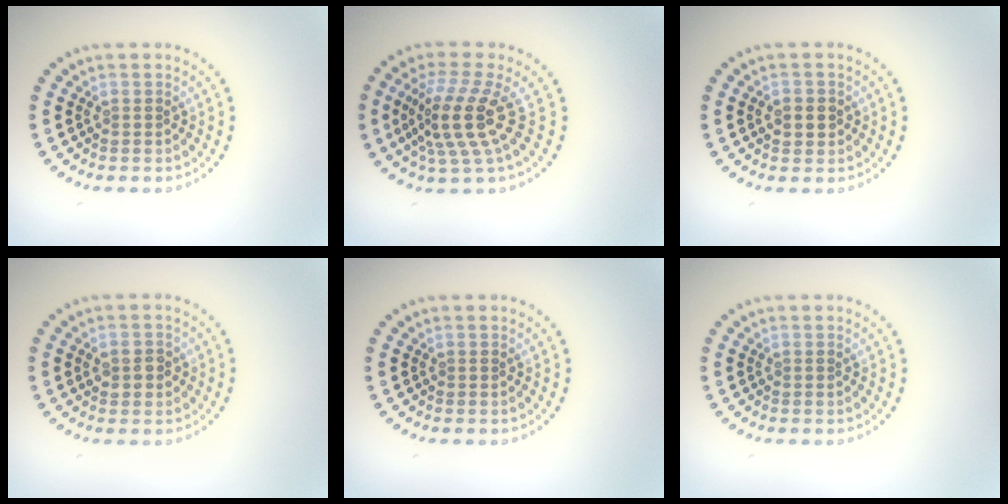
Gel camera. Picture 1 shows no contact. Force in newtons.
{"total": 4.7, "press": 3.4, "slide": 3.1}
{"total": 1.8, "press": 1.8, "slide": 0.3}
{"total": 1.8, "press": 1.8, "slide": 0.1}
{"total": 0.0}
{"total": 0.0}